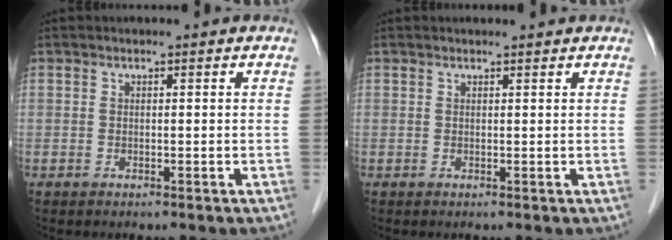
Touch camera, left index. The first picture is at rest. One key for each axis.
{"total": 1.3, "fx": 1.3, "fy": 0.0, "fz": 0.2, "tx": -0.008, "ty": 0.003, "tz": 0.019}